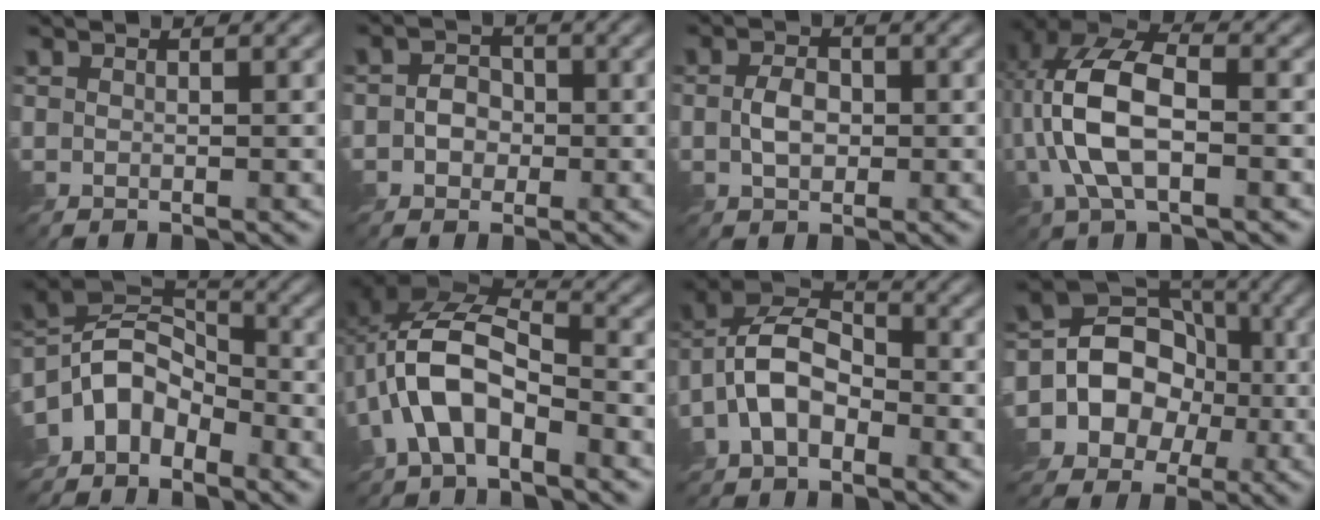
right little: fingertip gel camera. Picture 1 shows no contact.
{"total": 2.6, "force": [-0.3, 2.2, 1.2], "torque": [-0.003, 0.004, -0.016]}
{"total": 2.5, "force": [-0.2, 1.7, 1.8], "torque": [-0.037, 0.002, -0.005]}
{"total": 8.6, "force": [-0.9, 4.4, 7.4], "torque": [-0.166, 0.019, -0.021]}
{"total": 7.2, "force": [-4.9, 3.8, 3.6], "torque": [-0.067, 0.008, -0.105]}
{"total": 8.4, "force": [-3.0, 4.5, 6.5], "torque": [-0.134, 0.014, -0.066]}
{"total": 5.8, "force": [-2.6, 3.3, 4.0], "torque": [-0.082, 0.019, -0.058]}
{"total": 11.4, "force": [-3.2, 9.9, 4.5], "torque": [-0.077, 0.015, -0.072]}